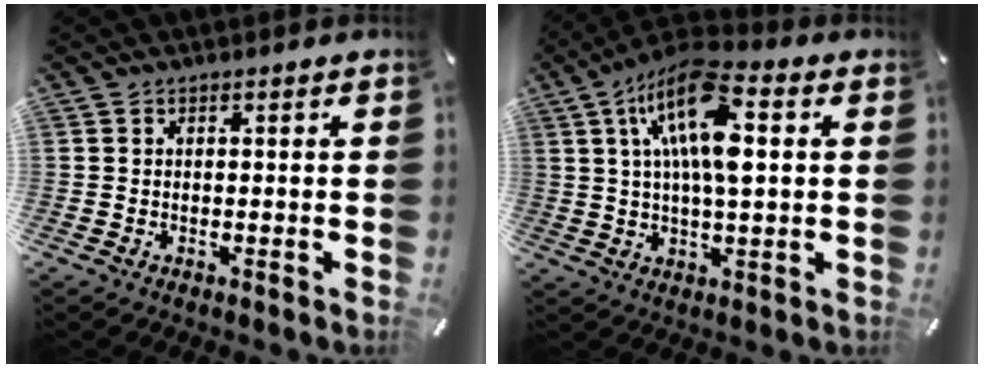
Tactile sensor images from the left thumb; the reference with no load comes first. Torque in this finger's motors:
{"motor_torque": [2.03, 1.97, 1.86, -0.91, 0.64]}